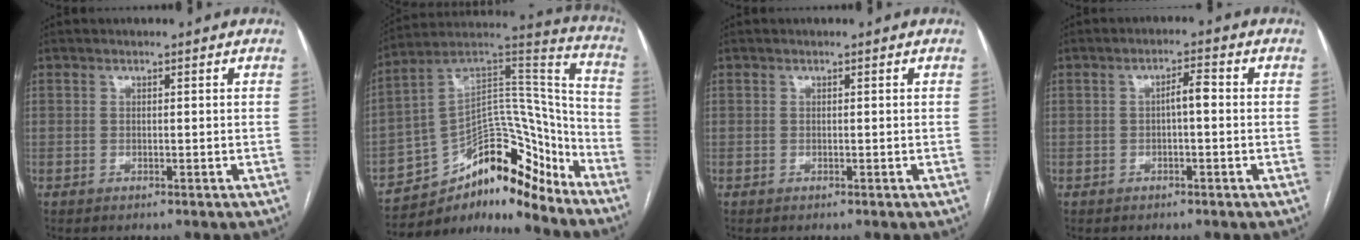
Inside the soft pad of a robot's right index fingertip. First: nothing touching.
{"total": 18.7, "force": [-14.1, 7.4, 9.8], "torque": [-0.144, 0.080, -0.227]}
{"total": 0.0}
{"total": 2.6, "force": [-0.1, 0.6, 2.5], "torque": [-0.040, 0.007, -0.003]}